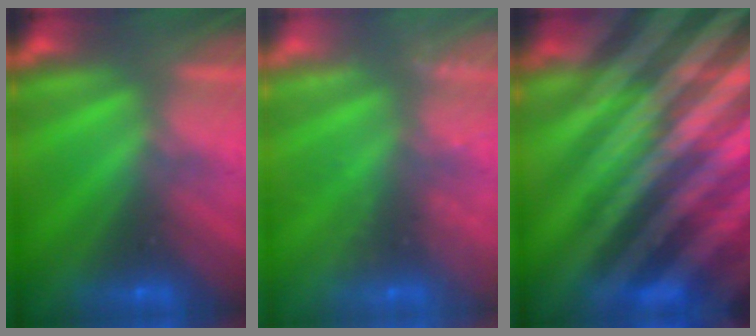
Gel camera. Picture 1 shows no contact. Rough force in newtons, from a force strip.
{"total": 2.4}
{"total": 9.5}